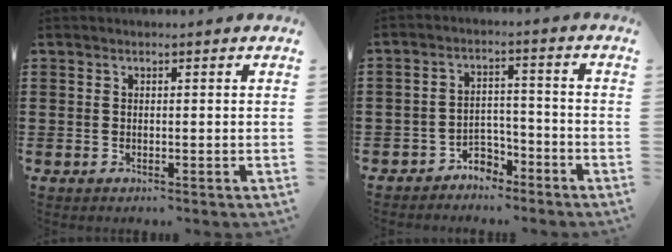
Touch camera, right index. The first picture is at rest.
{"total": 3.9, "force": [-3.5, 1.7, 0.4], "torque": [-0.016, 0.009, -0.072]}